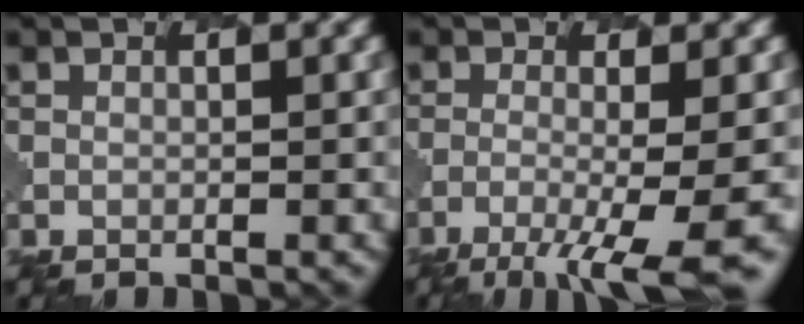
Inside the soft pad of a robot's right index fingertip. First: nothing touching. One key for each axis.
{"total": 7.3, "fx": -3.9, "fy": 1.5, "fz": 5.9, "tx": -0.087, "ty": -0.012, "tz": -0.066}